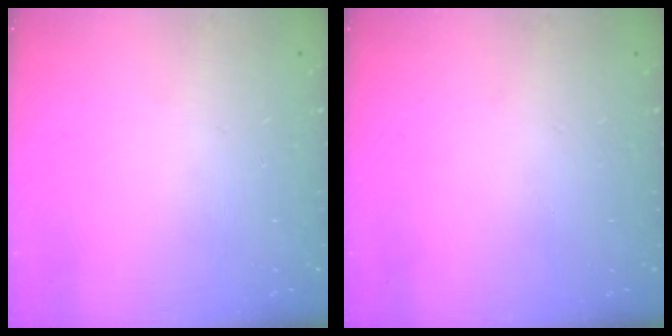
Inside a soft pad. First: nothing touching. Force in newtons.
{"total": 0.0}